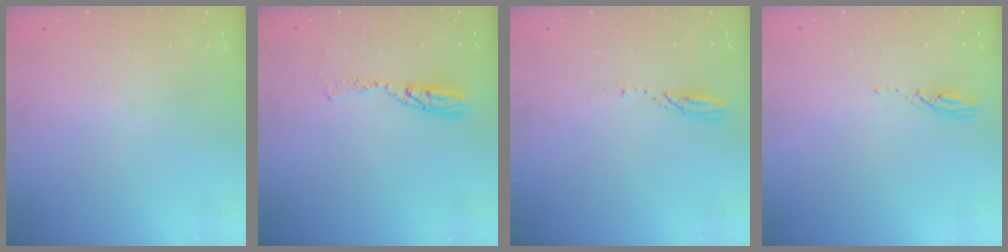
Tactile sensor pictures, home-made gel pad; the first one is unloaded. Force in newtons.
{"total": 8.2, "press": 8.1, "slide": 0.7}
{"total": 3.0, "press": 3.0, "slide": 0.1}
{"total": 3.2, "press": 3.2, "slide": 0.2}